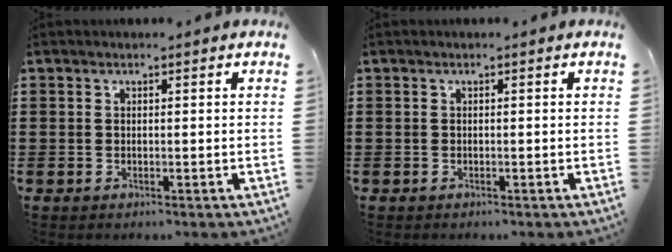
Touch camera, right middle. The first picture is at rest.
{"total": 0.0}